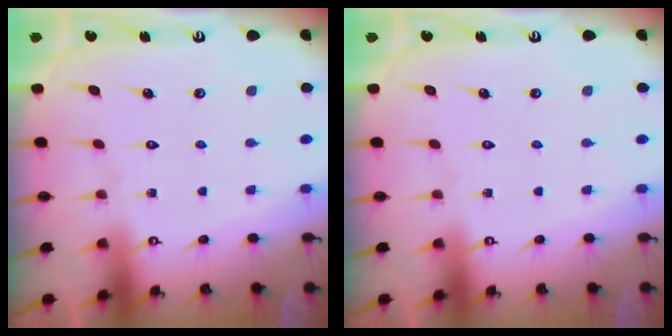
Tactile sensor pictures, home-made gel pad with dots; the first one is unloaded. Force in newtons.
{"total": 0.0}